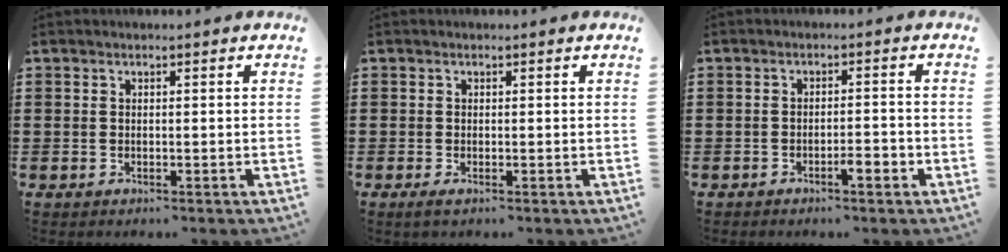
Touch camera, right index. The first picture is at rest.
{"total": 0.7, "force": [-0.1, 0.1, 0.7], "torque": [-0.011, -0.003, -0.002]}
{"total": 2.7, "force": [-1.6, 0.4, 2.1], "torque": [-0.036, 0.002, -0.031]}